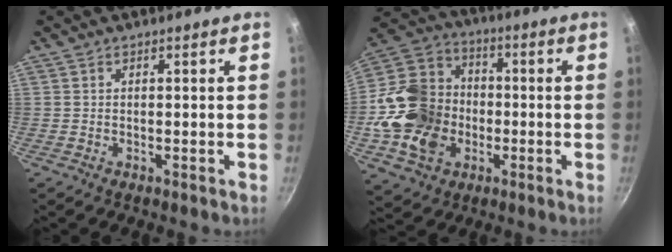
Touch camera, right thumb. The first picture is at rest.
{"total": 19.3, "force": [-3.7, 15.6, 10.7], "torque": [-0.186, 0.039, -0.068]}